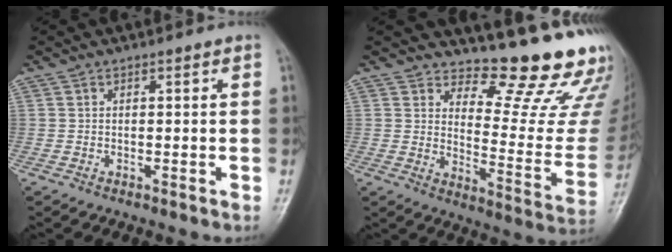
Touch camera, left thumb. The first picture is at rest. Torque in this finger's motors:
{"motor_torque": [0.63, 0.19, -0.32, -0.60, 0.08]}